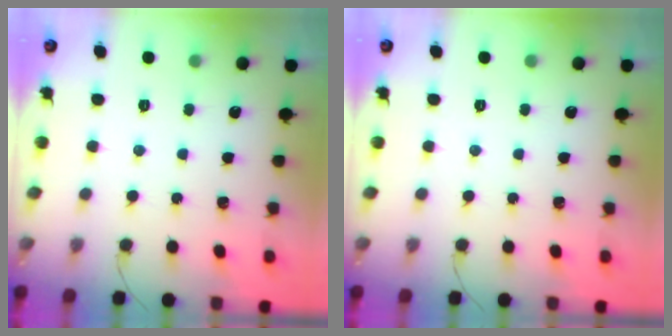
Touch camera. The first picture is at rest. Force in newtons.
{"total": 0.0}